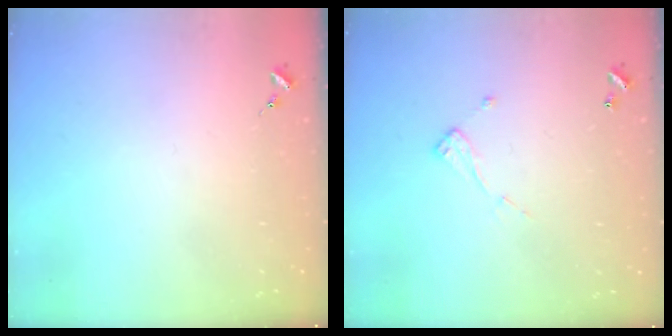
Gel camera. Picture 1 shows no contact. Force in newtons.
{"total": 6.9, "press": 6.9, "slide": 0.3}